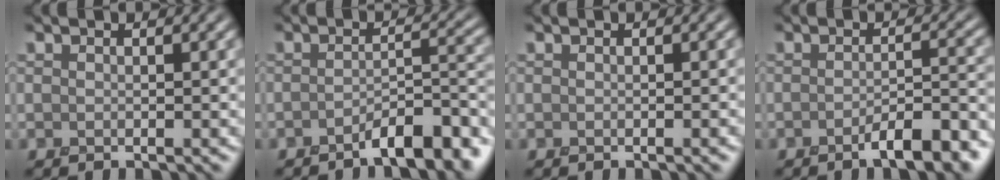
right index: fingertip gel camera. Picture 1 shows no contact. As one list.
[{"total": 5.3, "force": [-3.8, 1.3, 3.4], "torque": [-0.050, 0.007, -0.058]}, {"total": 0.7, "force": [-0.4, 0.2, 0.5], "torque": [-0.010, -0.004, -0.007]}, {"total": 5.0, "force": [-3.3, 1.1, 3.6], "torque": [-0.057, -0.001, -0.048]}]